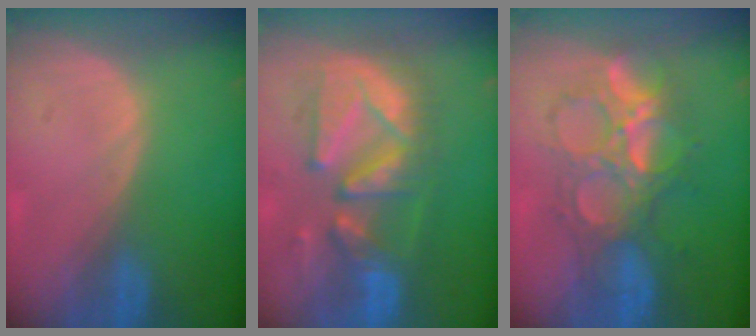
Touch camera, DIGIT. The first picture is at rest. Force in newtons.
{"total": 11.2, "press": 10.7, "slide": 3.2}
{"total": 9.0, "press": 8.8, "slide": 1.8}